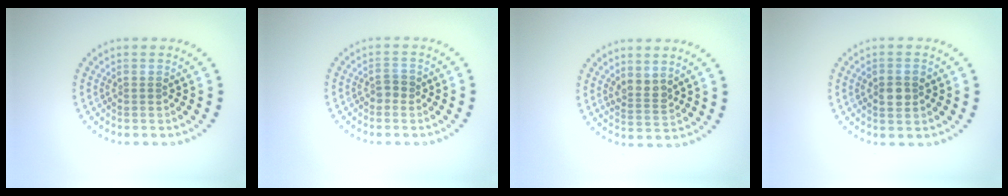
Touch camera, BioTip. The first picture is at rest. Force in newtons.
{"total": 1.1, "press": 1.1, "slide": 0.2}
{"total": 1.9, "press": 1.6, "slide": 1.0}
{"total": 2.6, "press": 2.5, "slide": 0.3}